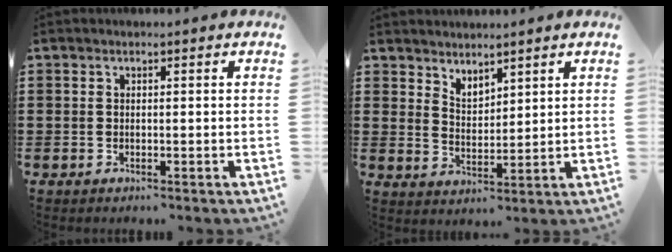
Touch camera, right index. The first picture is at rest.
{"total": 3.0, "force": [2.9, 0.8, -0.3], "torque": [-0.004, -0.007, 0.057]}